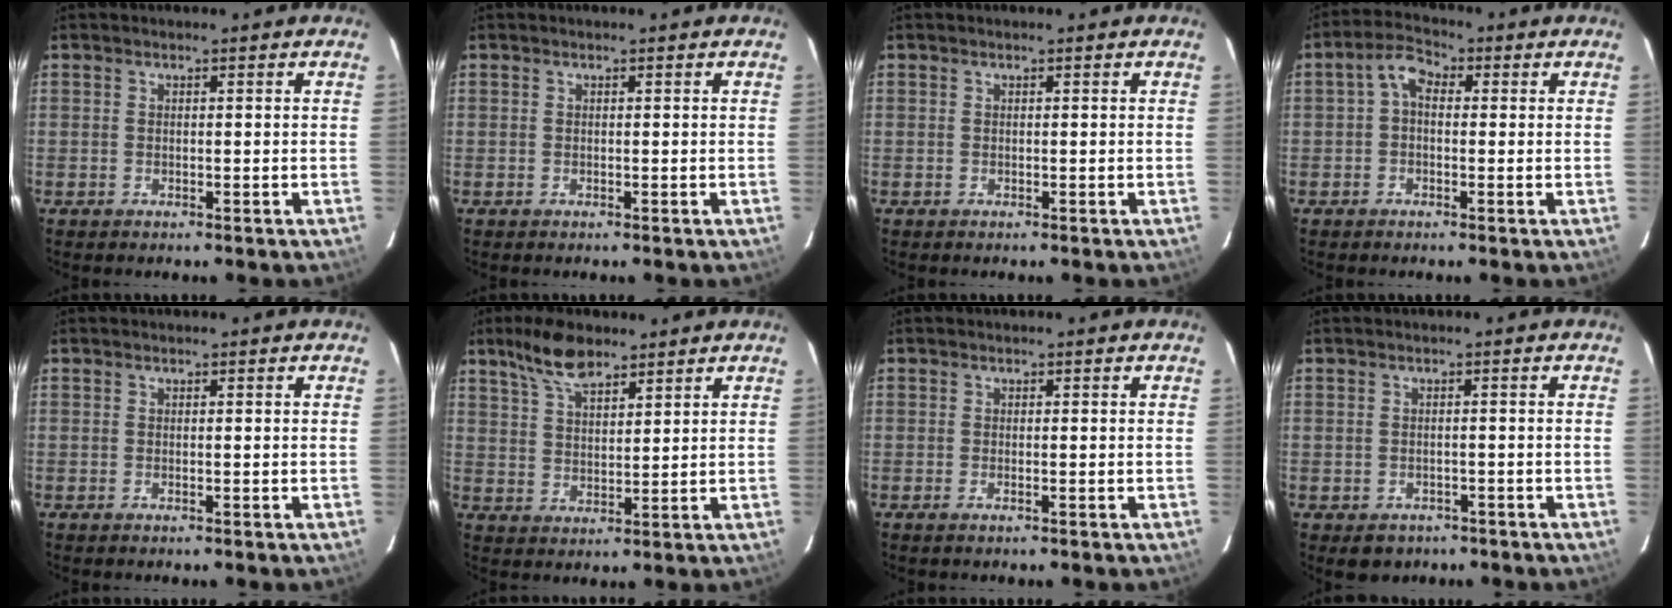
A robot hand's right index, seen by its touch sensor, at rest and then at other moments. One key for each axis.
{"total": 0.0}
{"total": 0.0}
{"total": 3.8, "fx": 0.1, "fy": 2.7, "fz": 2.6, "tx": -0.051, "ty": 0.018, "tz": -0.002}
{"total": 0.0}
{"total": 8.1, "fx": 6.0, "fy": 2.9, "fz": 4.6, "tx": -0.087, "ty": 0.016, "tz": 0.115}
{"total": 0.8, "fx": -0.4, "fy": -0.2, "fz": 0.6, "tx": -0.012, "ty": 0.000, "tz": -0.008}
{"total": 4.1, "fx": -2.8, "fy": 2.8, "fz": 1.3, "tx": -0.029, "ty": -0.005, "tz": -0.027}